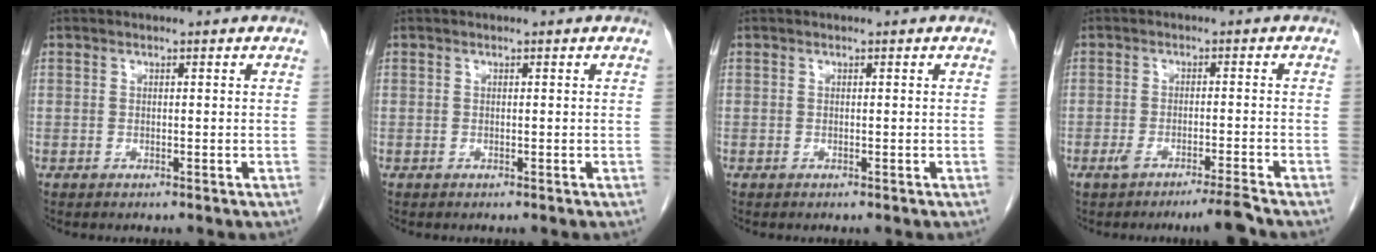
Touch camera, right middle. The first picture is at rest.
{"total": 0.0}
{"total": 0.0}
{"total": 4.1, "force": [-3.2, -0.8, 2.4], "torque": [-0.045, -0.006, -0.058]}